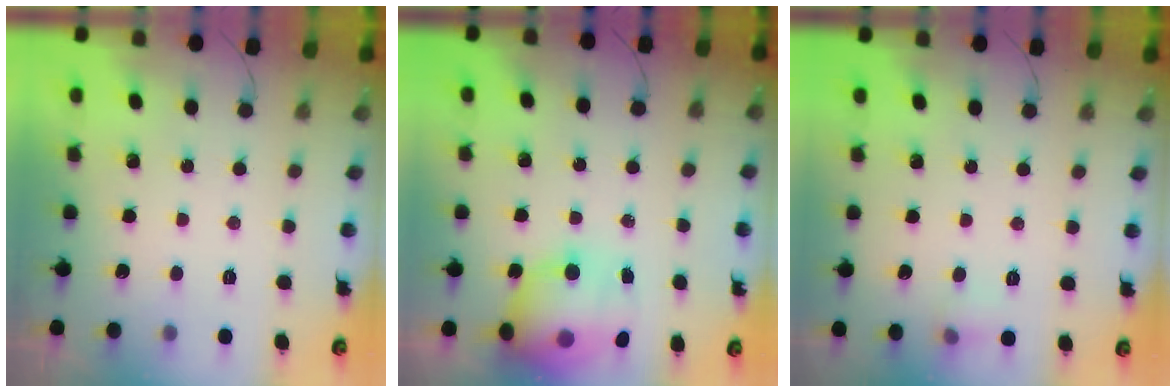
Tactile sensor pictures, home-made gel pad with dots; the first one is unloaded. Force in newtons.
{"total": 15.8, "press": 15.3, "slide": 3.7}
{"total": 5.6, "press": 5.3, "slide": 1.8}